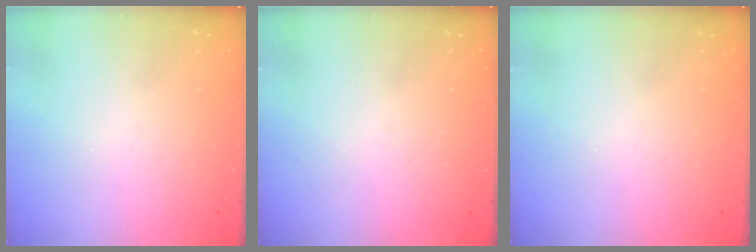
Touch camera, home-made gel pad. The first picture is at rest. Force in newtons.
{"total": 0.0}
{"total": 0.0}